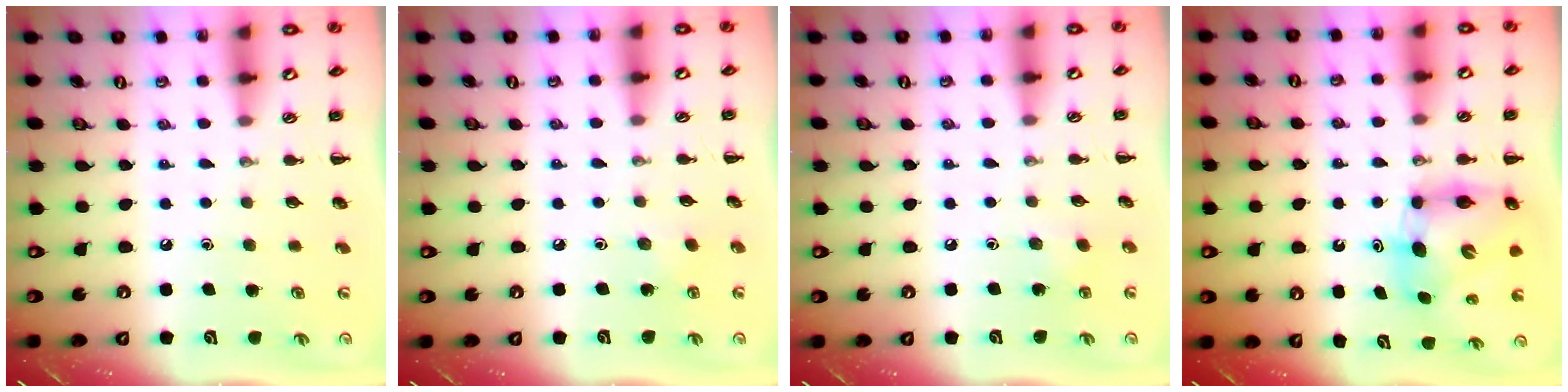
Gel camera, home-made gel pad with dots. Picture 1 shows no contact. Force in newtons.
{"total": 2.9, "press": 2.7, "slide": 0.8}
{"total": 4.1, "press": 3.9, "slide": 1.2}
{"total": 7.4, "press": 7.4, "slide": 0.8}